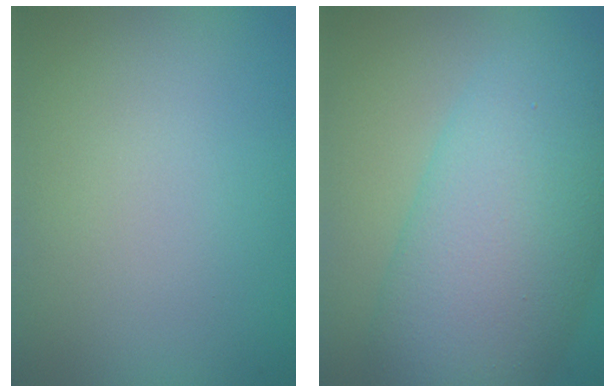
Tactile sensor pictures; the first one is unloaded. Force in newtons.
{"total": 10.7, "press": 10.7, "slide": 0.3}